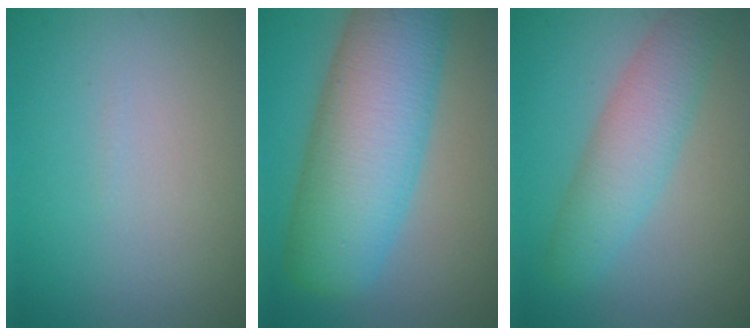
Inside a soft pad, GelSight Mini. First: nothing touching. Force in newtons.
{"total": 11.8, "press": 11.8, "slide": 0.3}
{"total": 4.9, "press": 4.9, "slide": 0.1}